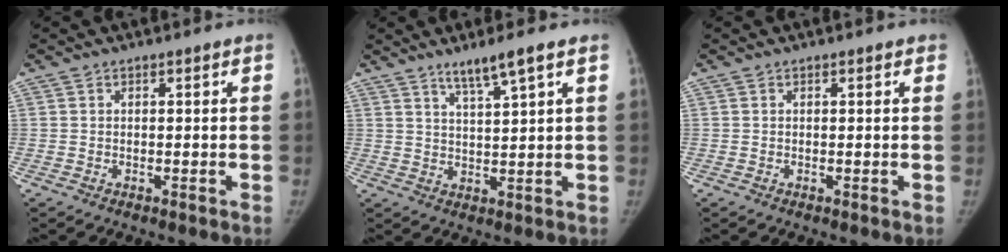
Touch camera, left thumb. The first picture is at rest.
{"total": 5.4, "force": [3.7, -0.2, 3.9], "torque": [-0.070, -0.023, 0.071]}
{"total": 0.5, "force": [0.3, 0.3, 0.3], "torque": [-0.002, -0.001, 0.000]}